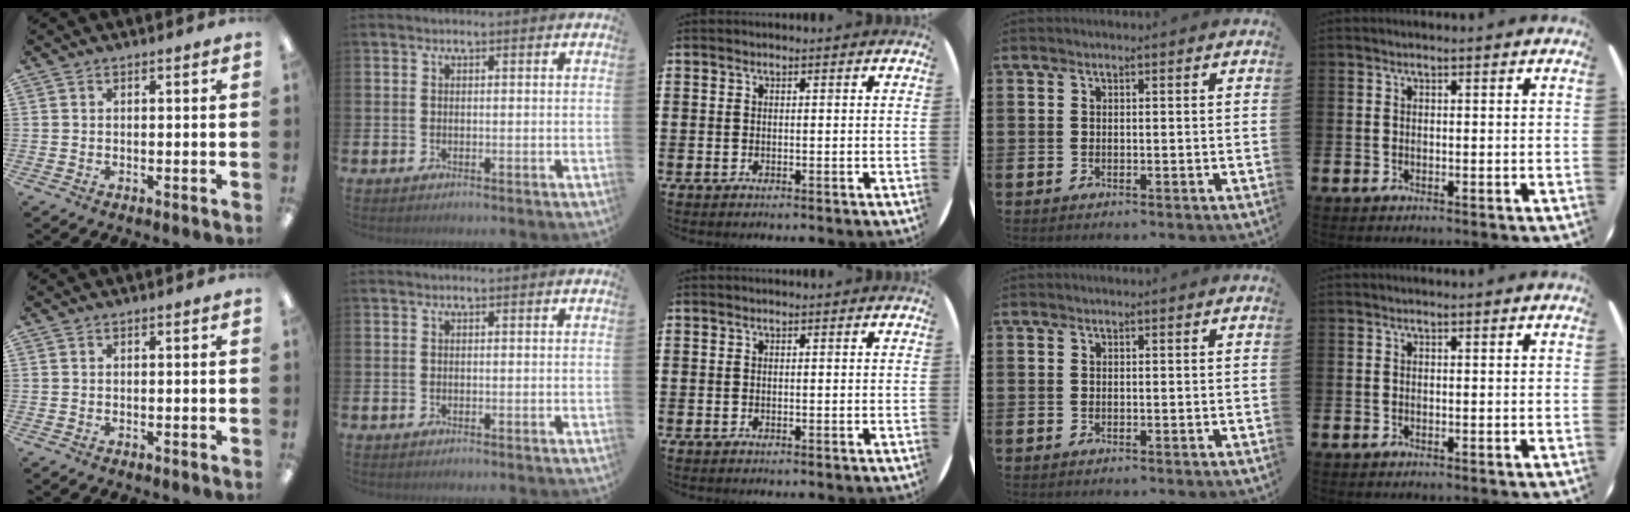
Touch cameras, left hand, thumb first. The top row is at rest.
{}